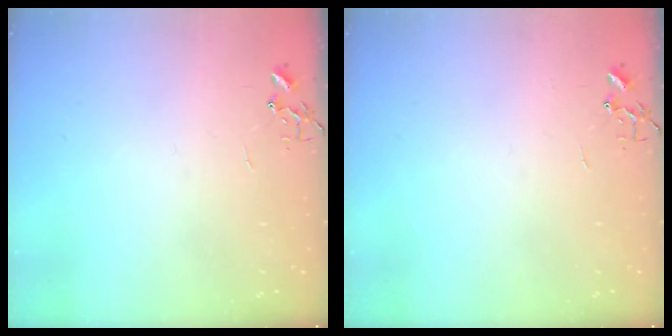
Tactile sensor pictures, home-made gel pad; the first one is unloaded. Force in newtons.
{"total": 0.0}